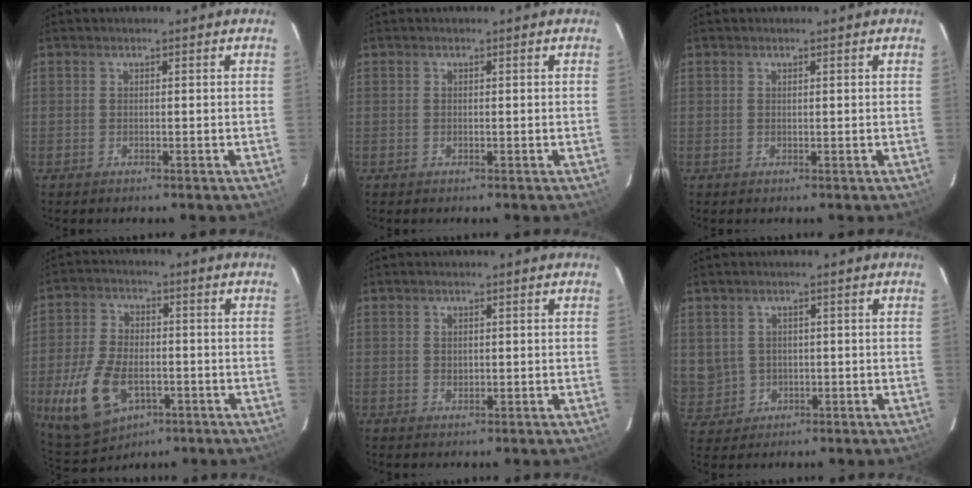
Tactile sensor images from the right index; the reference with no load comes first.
{"total": 0.0}
{"total": 0.0}
{"total": 14.0, "force": [-4.9, 8.4, 10.0], "torque": [-0.226, -0.014, -0.078]}
{"total": 1.0, "force": [0.2, 0.8, 0.4], "torque": [-0.005, 0.003, 0.004]}
{"total": 7.2, "force": [0.4, 6.9, 2.0], "torque": [-0.058, 0.008, 0.031]}